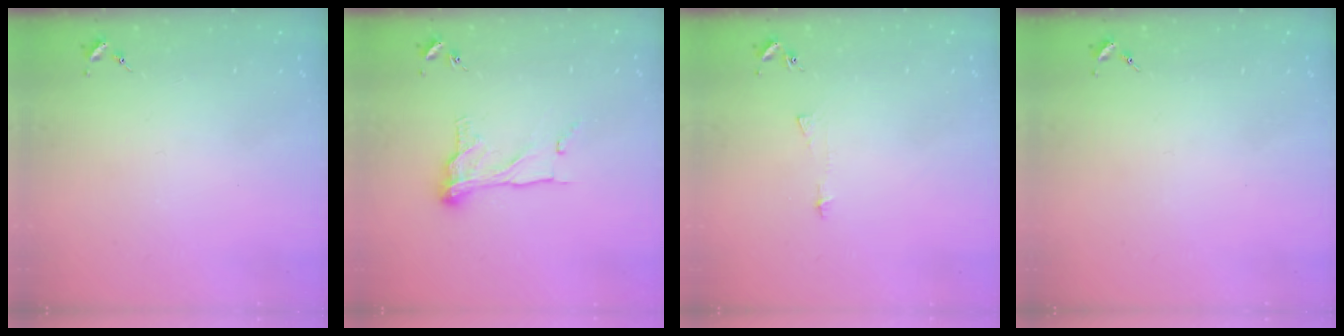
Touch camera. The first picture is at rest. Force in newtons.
{"total": 12.7, "press": 12.7, "slide": 1.0}
{"total": 3.3, "press": 3.3, "slide": 0.3}
{"total": 0.0}